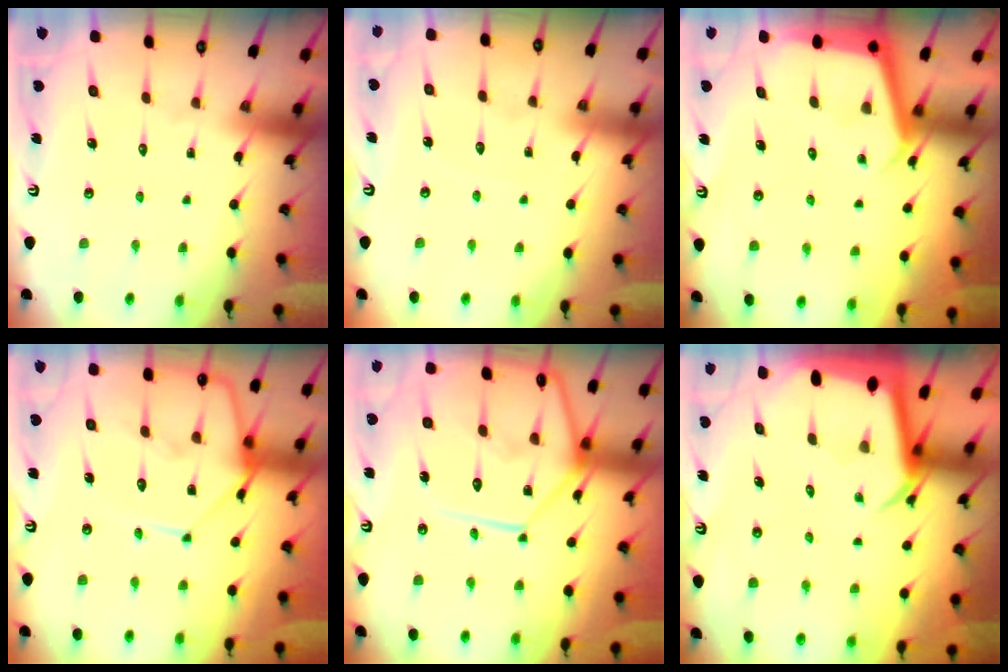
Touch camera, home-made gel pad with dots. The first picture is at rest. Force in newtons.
{"total": 2.6, "press": 2.6, "slide": 0.4}
{"total": 3.9, "press": 3.9, "slide": 0.2}
{"total": 11.2, "press": 11.1, "slide": 1.0}
{"total": 16.3, "press": 16.2, "slide": 1.4}
{"total": 4.2, "press": 4.2, "slide": 0.3}